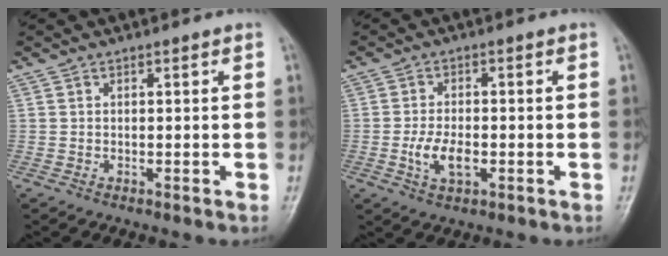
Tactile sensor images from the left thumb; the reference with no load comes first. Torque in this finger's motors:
{"motor_torque": [-0.17, 0.62, 0.69, 0.19, 0.08]}